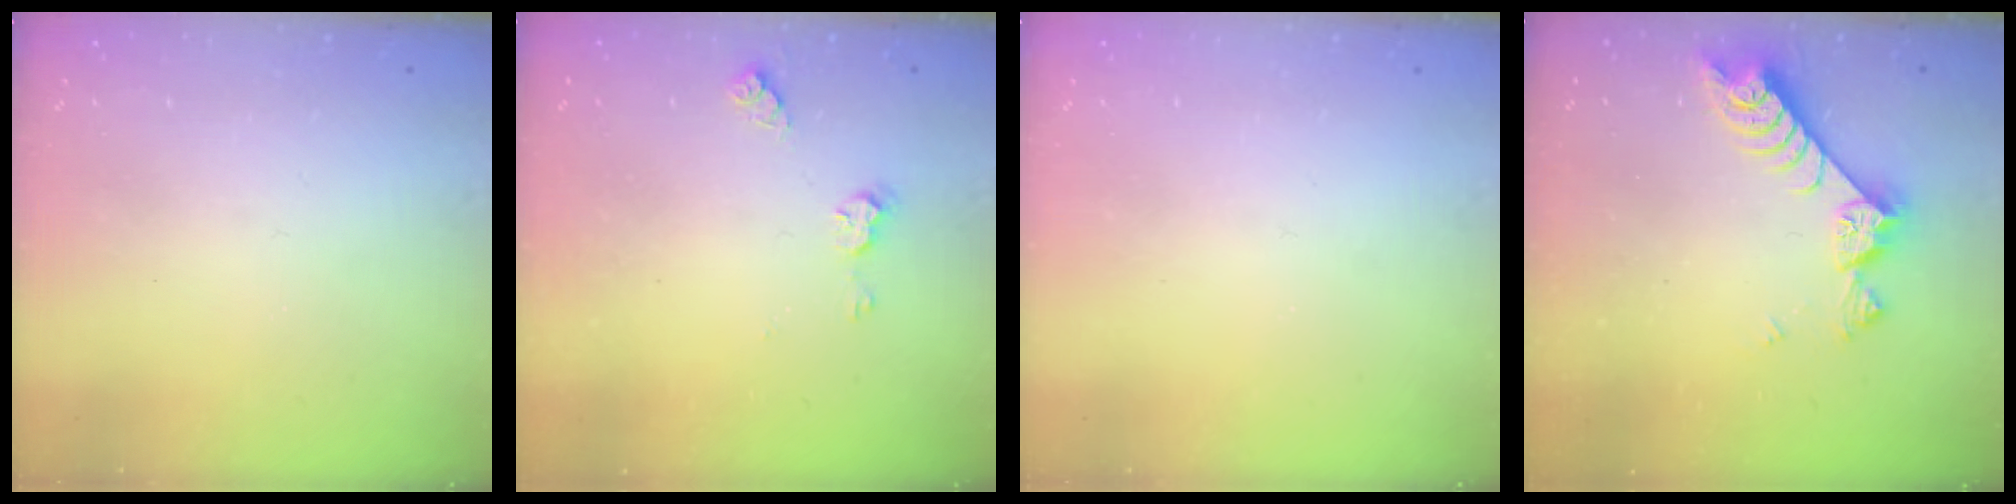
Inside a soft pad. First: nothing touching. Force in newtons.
{"total": 5.1, "press": 5.0, "slide": 0.6}
{"total": 0.0}
{"total": 7.7, "press": 7.6, "slide": 1.2}